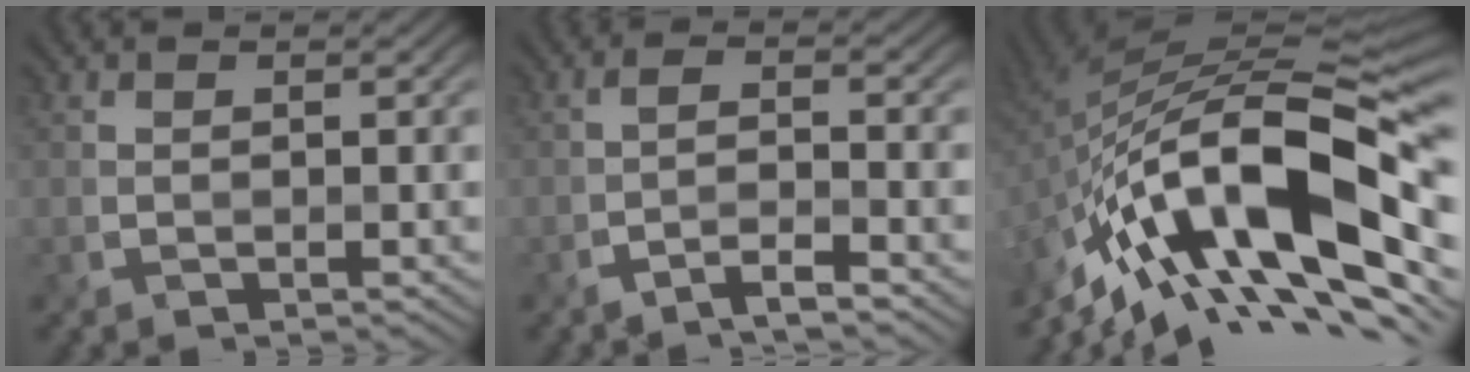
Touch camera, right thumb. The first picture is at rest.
{"total": 3.2, "force": [-2.4, 0.4, 2.2], "torque": [-0.037, 0.011, -0.057]}
{"total": 18.3, "force": [-5.7, 7.6, 15.7], "torque": [-0.288, 0.012, -0.115]}